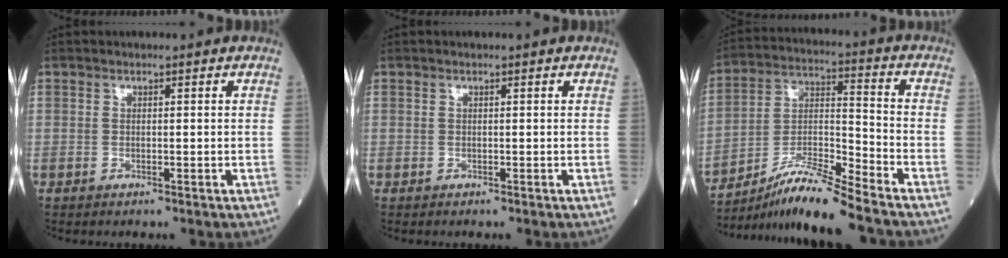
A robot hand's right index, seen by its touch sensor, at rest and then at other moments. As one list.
[{"total": 0.0}, {"total": 12.0, "force": [-10.5, -1.3, 5.6], "torque": [-0.104, -0.004, -0.194]}]